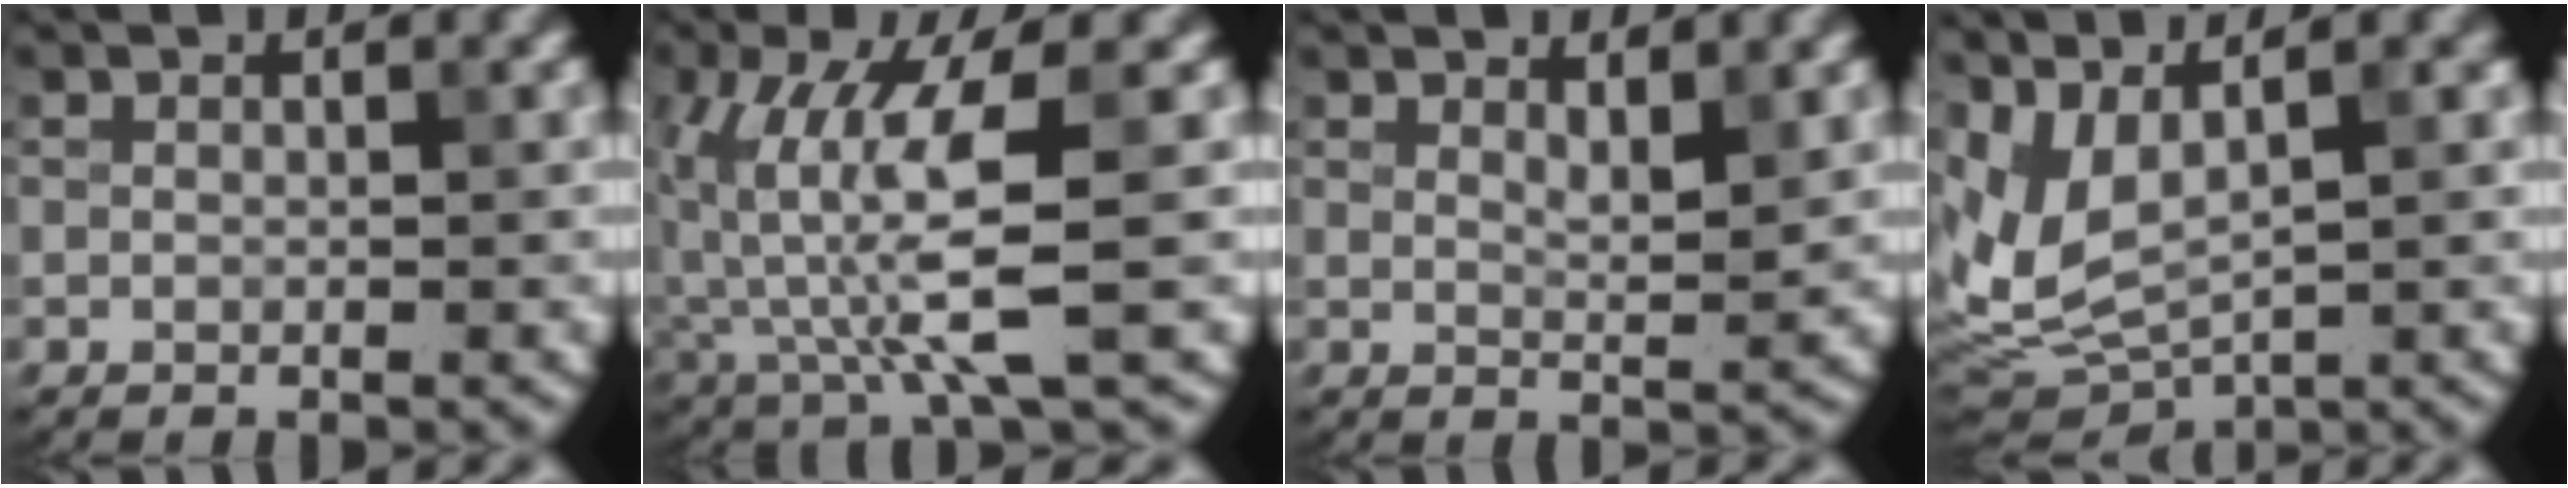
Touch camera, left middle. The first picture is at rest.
{"total": 7.6, "force": [0.4, 1.8, 7.4], "torque": [-0.154, -0.011, 0.017]}
{"total": 2.0, "force": [1.4, 0.4, 1.4], "torque": [-0.018, -0.005, 0.024]}
{"total": 6.6, "force": [2.2, 2.7, 5.6], "torque": [-0.135, 0.000, 0.051]}